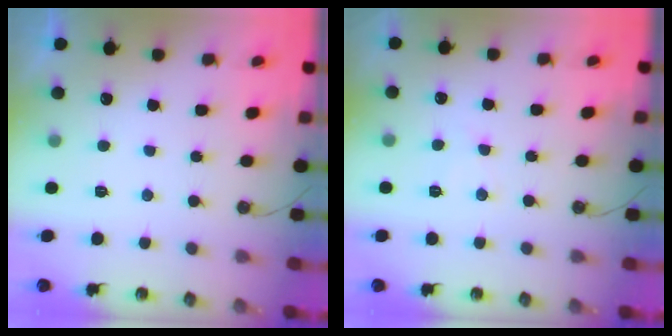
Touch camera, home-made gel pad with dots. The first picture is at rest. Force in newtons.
{"total": 6.3, "press": 6.2, "slide": 0.8}